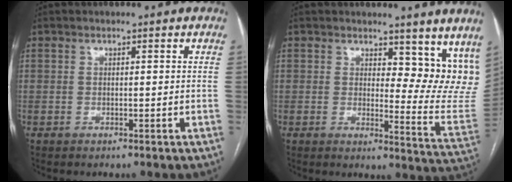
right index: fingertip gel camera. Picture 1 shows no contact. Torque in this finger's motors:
{"motor_torque": [0.07, 0.20, 0.01, 0.00]}